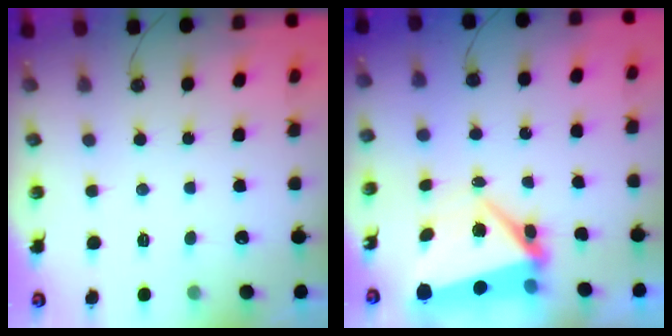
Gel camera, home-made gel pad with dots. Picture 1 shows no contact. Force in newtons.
{"total": 10.5, "press": 6.9, "slide": 7.9}